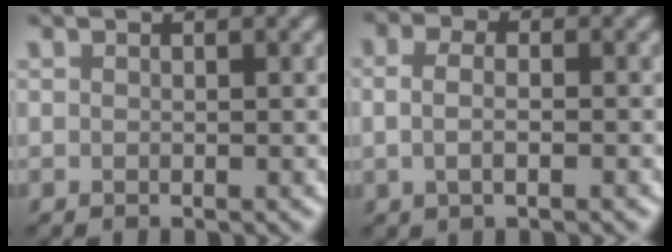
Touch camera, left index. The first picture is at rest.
{"total": 3.1, "force": [0.1, 1.7, 2.6], "torque": [-0.032, 0.002, -0.013]}